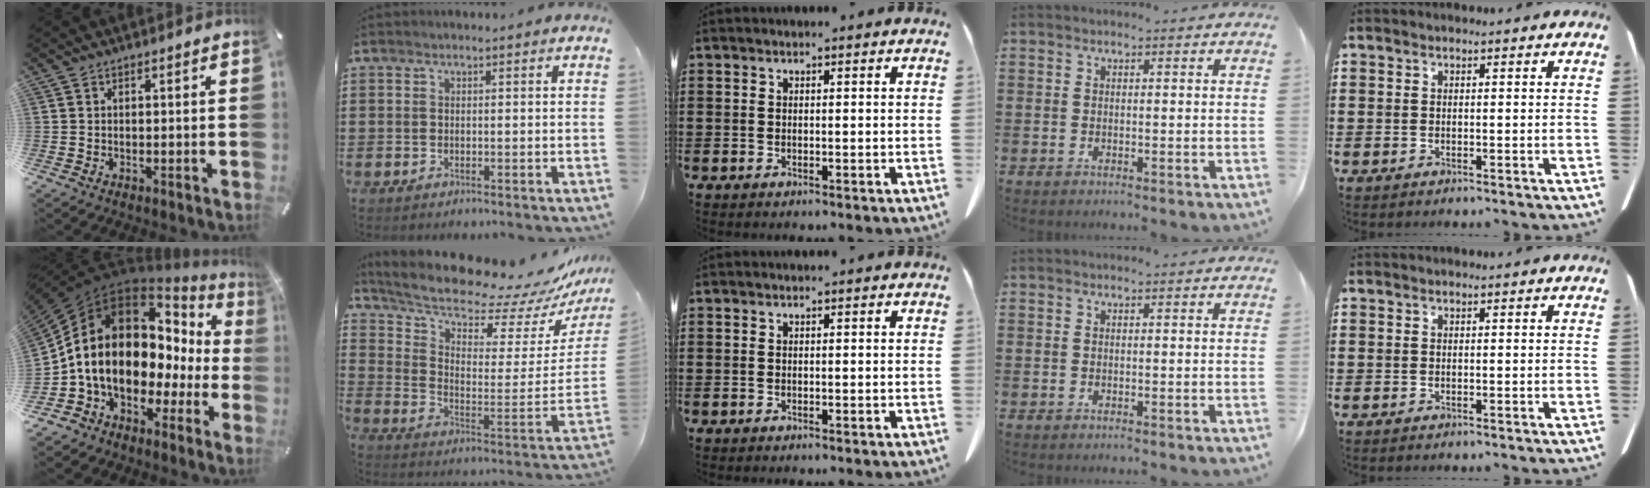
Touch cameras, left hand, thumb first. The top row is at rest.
{"thumb": {"total": 15.4, "force": [0.7, 12.1, 9.5], "torque": [-0.189, -0.035, 0.010]}, "index": {"total": 9.9, "force": [8.9, 1.5, 4.1], "torque": [-0.102, -0.085, 0.146]}}